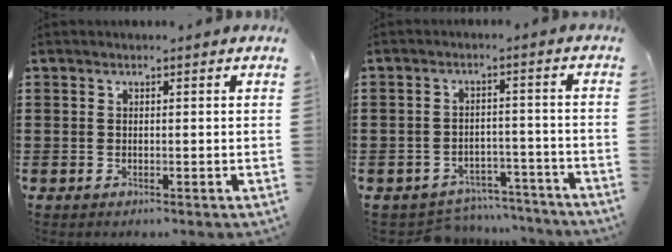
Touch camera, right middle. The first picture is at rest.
{"total": 4.7, "force": [-4.6, 0.9, 0.1], "torque": [-0.002, 0.013, -0.095]}